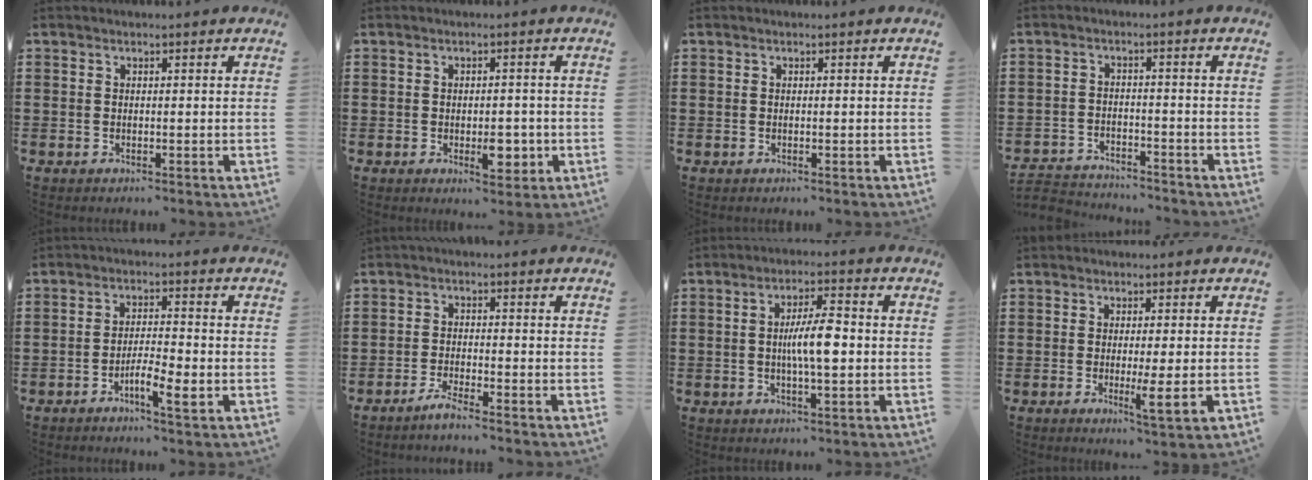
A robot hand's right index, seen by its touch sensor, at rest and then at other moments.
{"total": 5.2, "force": [-1.4, 2.5, 4.4], "torque": [-0.062, 0.005, -0.023]}
{"total": 0.0}
{"total": 3.5, "force": [-3.4, 0.5, 0.0], "torque": [-0.014, -0.001, -0.076]}
{"total": 5.4, "force": [-2.7, 0.9, 4.6], "torque": [-0.083, -0.003, -0.050]}
{"total": 2.4, "force": [-2.2, -0.3, 1.0], "torque": [-0.025, 0.000, -0.044]}
{"total": 6.8, "force": [-0.2, 1.5, 6.6], "torque": [-0.117, 0.005, -0.006]}
{"total": 4.5, "force": [-0.9, 0.1, 4.4], "torque": [-0.077, -0.013, -0.014]}